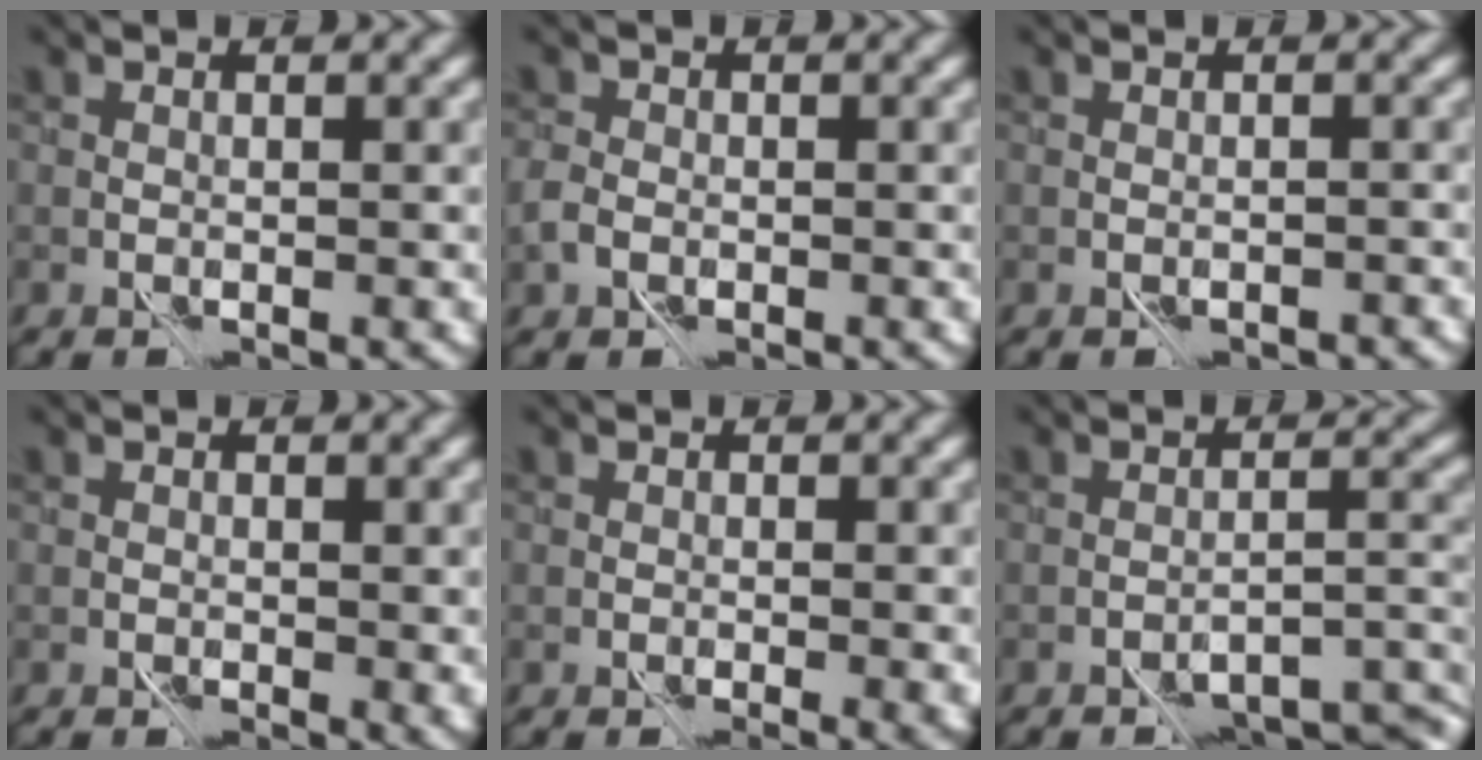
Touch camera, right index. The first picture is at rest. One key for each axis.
{"total": 2.4, "fx": -1.1, "fy": 1.7, "fz": 1.2, "tx": -0.024, "ty": -0.002, "tz": -0.029}
{"total": 1.7, "fx": -1.3, "fy": 0.6, "fz": 0.9, "tx": -0.008, "ty": -0.003, "tz": -0.017}
{"total": 1.5, "fx": 0.3, "fy": 0.9, "fz": 1.2, "tx": -0.016, "ty": -0.003, "tz": 0.005}
{"total": 1.8, "fx": -0.2, "fy": 0.7, "fz": 1.6, "tx": -0.021, "ty": -0.001, "tz": -0.005}
{"total": 5.8, "fx": -4.5, "fy": 1.3, "fz": 3.3, "tx": -0.041, "ty": -0.005, "tz": -0.059}